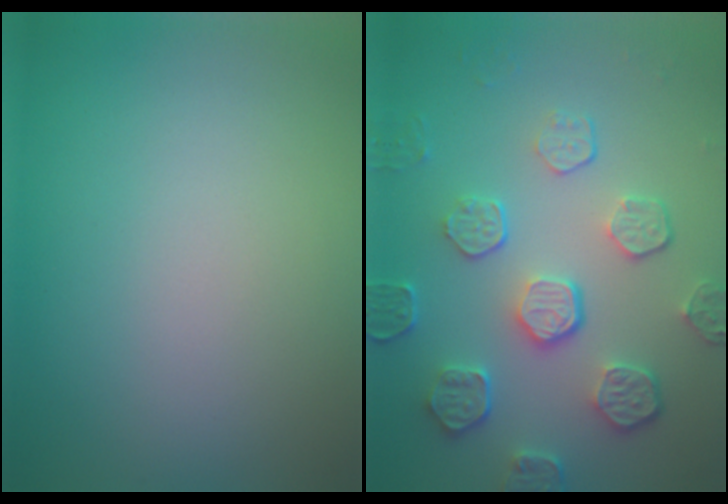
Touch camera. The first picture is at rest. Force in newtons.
{"total": 5.6, "press": 4.2, "slide": 3.7}